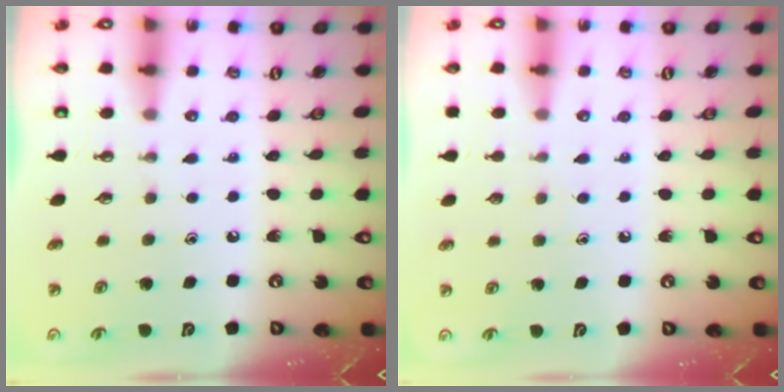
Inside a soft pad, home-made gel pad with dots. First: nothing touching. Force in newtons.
{"total": 4.2, "press": 4.2, "slide": 0.5}